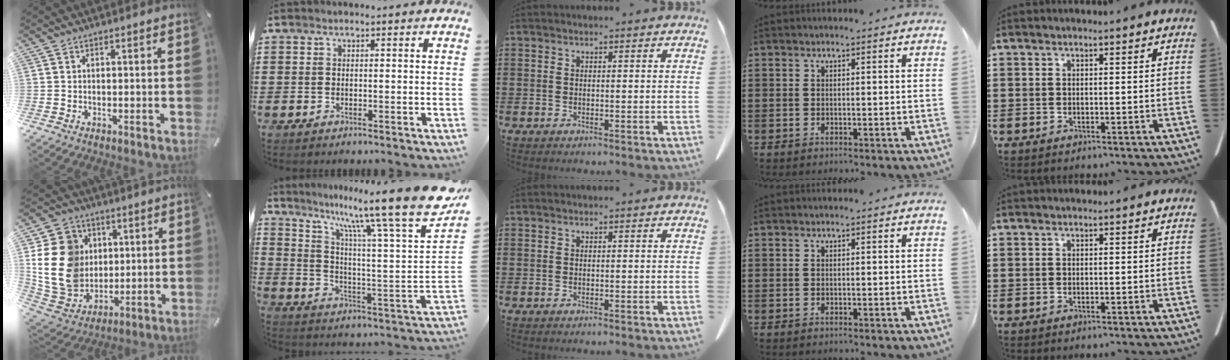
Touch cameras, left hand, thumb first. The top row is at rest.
{"thumb": {"total": 17.1, "force": [2.5, 15.0, 7.8], "torque": [-0.173, -0.006, 0.051]}, "index": {"total": 17.0, "force": [12.6, 0.9, 11.4], "torque": [-0.213, -0.085, 0.195]}}